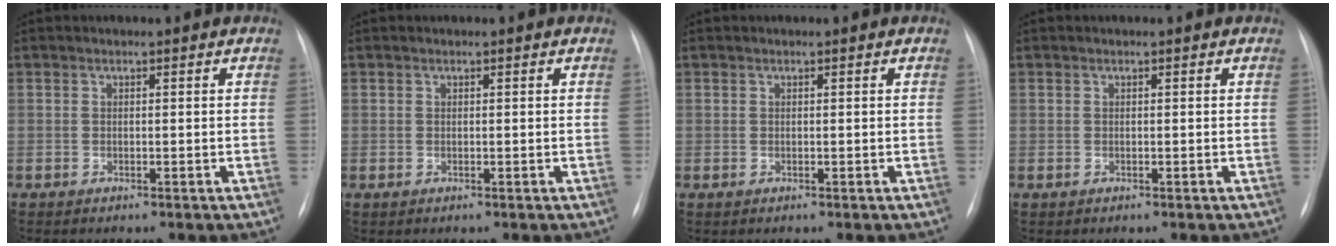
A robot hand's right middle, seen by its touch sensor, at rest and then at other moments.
{"total": 0.0}
{"total": 0.0}
{"total": 0.0}